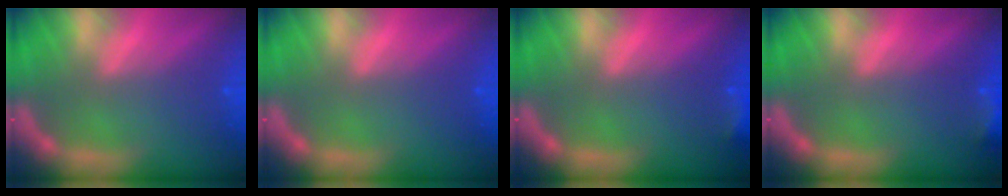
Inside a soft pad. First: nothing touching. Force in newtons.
{"total": 0.0}
{"total": 1.9}
{"total": 2.4}